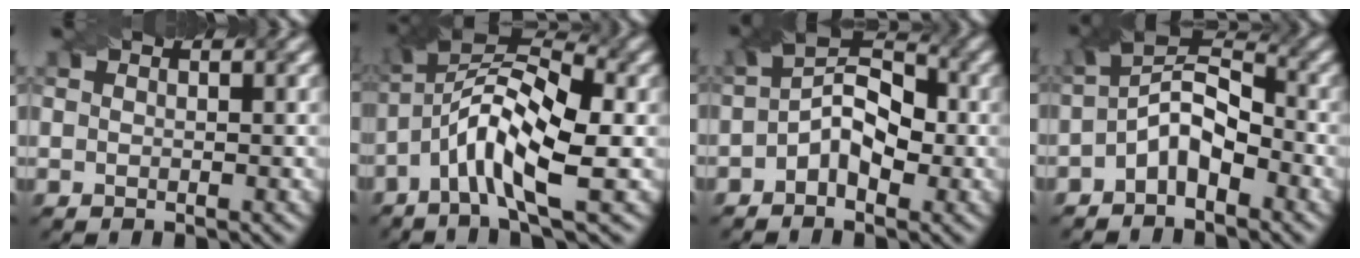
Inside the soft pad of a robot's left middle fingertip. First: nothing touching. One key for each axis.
{"total": 9.1, "fx": -2.5, "fy": 2.8, "fz": 8.3, "tx": -0.149, "ty": 0.021, "tz": -0.060}
{"total": 5.4, "fx": -1.0, "fy": 3.3, "fz": 4.1, "tx": -0.064, "ty": 0.013, "tz": -0.026}
{"total": 5.2, "fx": -1.9, "fy": 2.8, "fz": 4.0, "tx": -0.068, "ty": 0.013, "tz": -0.043}